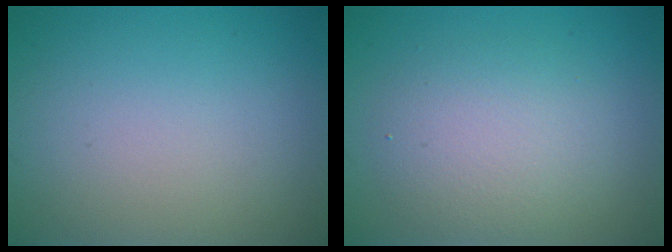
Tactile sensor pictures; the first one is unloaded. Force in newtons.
{"total": 4.0, "press": 4.0, "slide": 0.1}